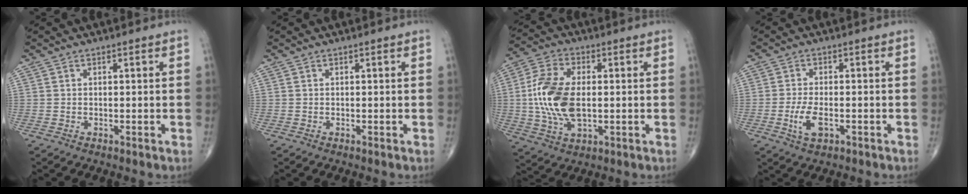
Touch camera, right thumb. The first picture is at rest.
{"total": 0.0}
{"total": 14.1, "force": [0.0, 7.7, 11.8], "torque": [-0.246, 0.004, -0.001]}
{"total": 5.0, "force": [-1.6, 2.3, 4.1], "torque": [-0.085, 0.002, -0.027]}